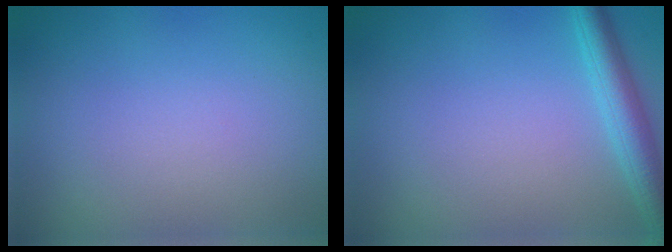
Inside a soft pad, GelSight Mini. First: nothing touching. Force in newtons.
{"total": 3.6, "press": 3.6, "slide": 0.1}